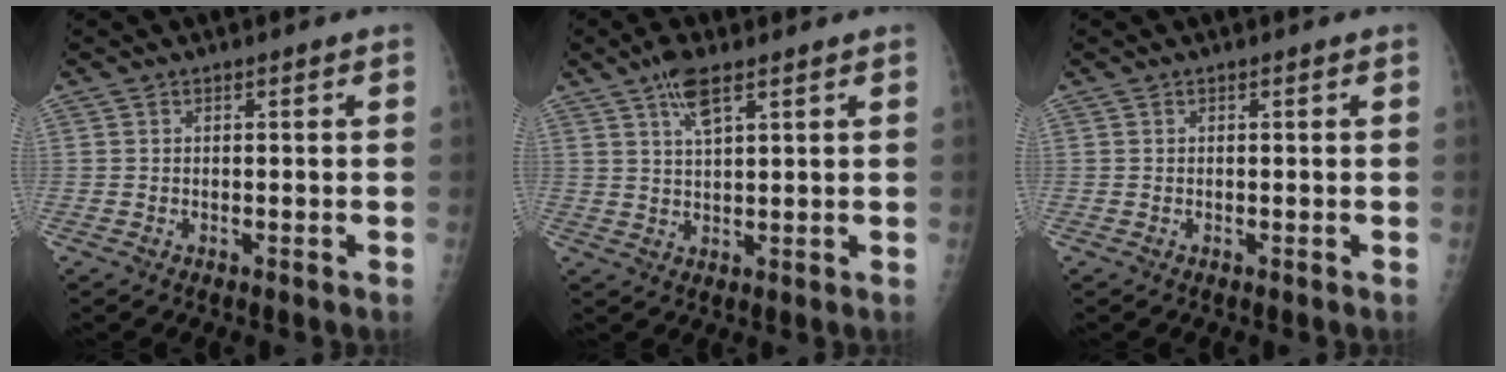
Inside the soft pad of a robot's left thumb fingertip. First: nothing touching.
{"total": 5.4, "force": [3.2, 1.7, 4.0], "torque": [-0.075, -0.007, 0.059]}
{"total": 0.0}